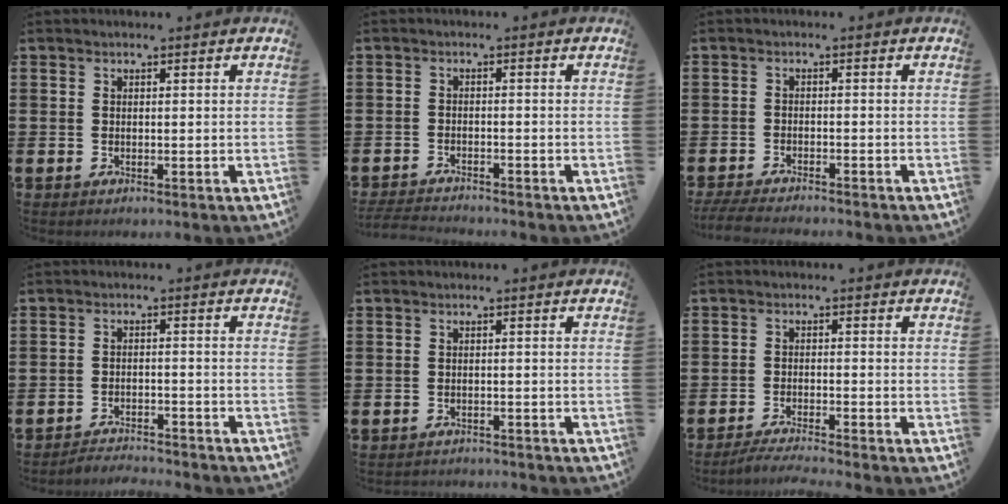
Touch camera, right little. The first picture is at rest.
{"total": 2.1, "force": [-2.1, 0.0, 0.3], "torque": [-0.005, 0.003, -0.044]}
{"total": 2.6, "force": [-2.4, 0.0, 0.8], "torque": [-0.012, 0.001, -0.047]}
{"total": 2.5, "force": [-2.5, -0.1, -0.2], "torque": [-0.002, 0.005, -0.054]}
{"total": 1.1, "force": [-1.1, 0.0, -0.1], "torque": [-0.001, 0.002, -0.023]}
{"total": 2.4, "force": [-2.2, -0.3, 0.9], "torque": [-0.013, 0.002, -0.041]}